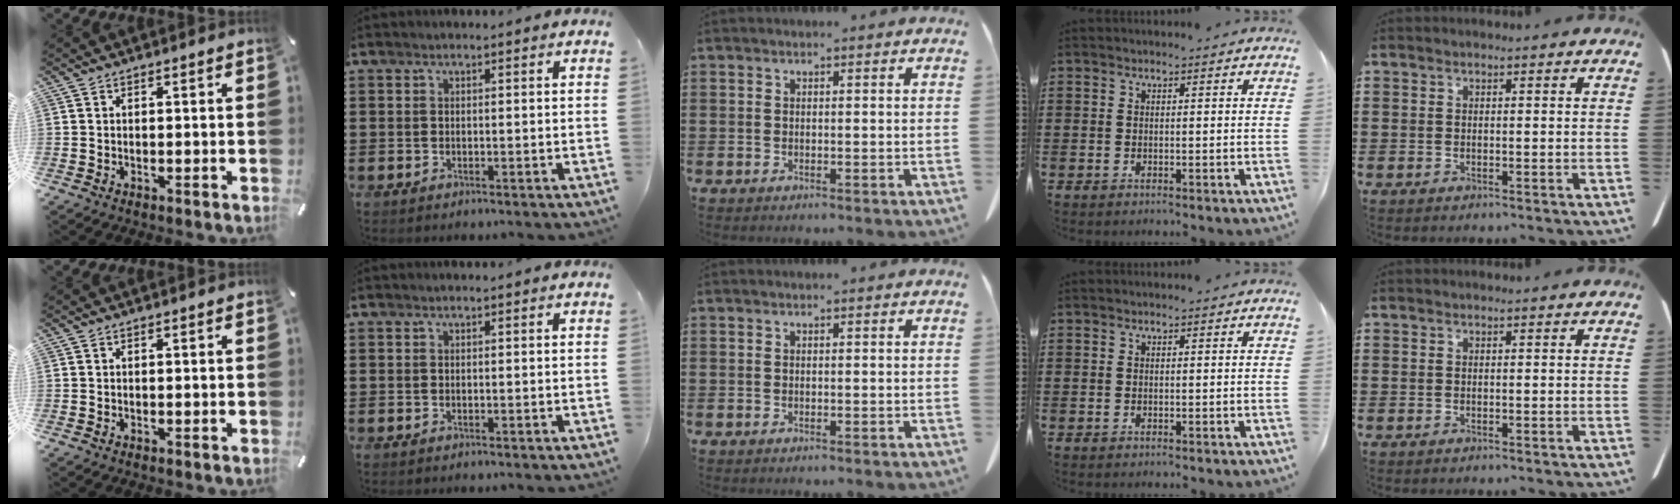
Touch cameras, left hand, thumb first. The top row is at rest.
{}